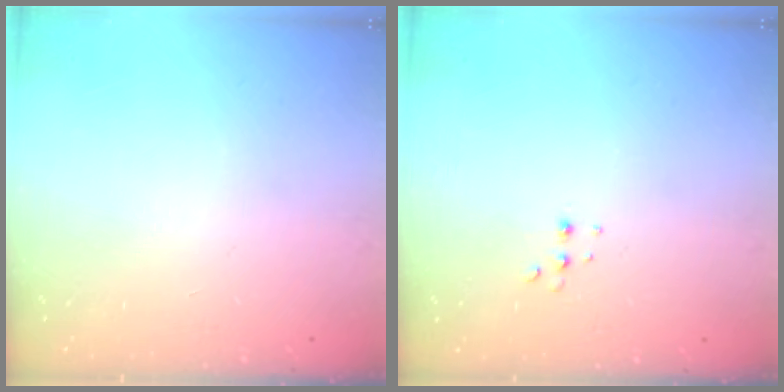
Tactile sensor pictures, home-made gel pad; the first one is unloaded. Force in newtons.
{"total": 4.2, "press": 4.1, "slide": 0.9}